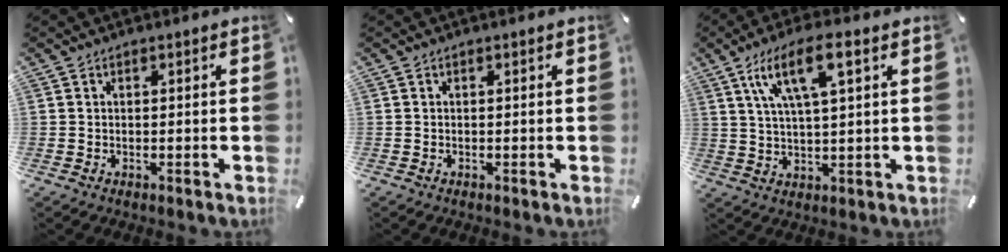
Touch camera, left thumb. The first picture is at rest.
{"total": 0.0}
{"total": 10.9, "force": [4.8, 2.9, 9.3], "torque": [-0.177, 0.004, 0.083]}